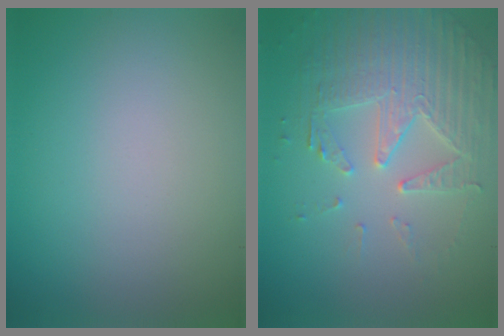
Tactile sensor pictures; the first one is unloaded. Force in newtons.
{"total": 4.6, "press": 4.2, "slide": 1.9}